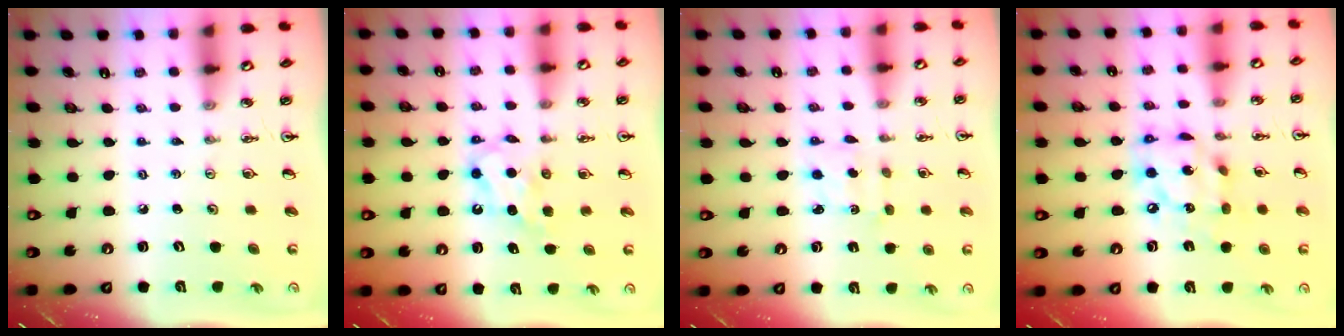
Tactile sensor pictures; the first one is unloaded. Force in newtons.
{"total": 6.4, "press": 6.4, "slide": 0.3}
{"total": 1.9, "press": 1.8, "slide": 0.6}
{"total": 14.0, "press": 14.0, "slide": 1.1}